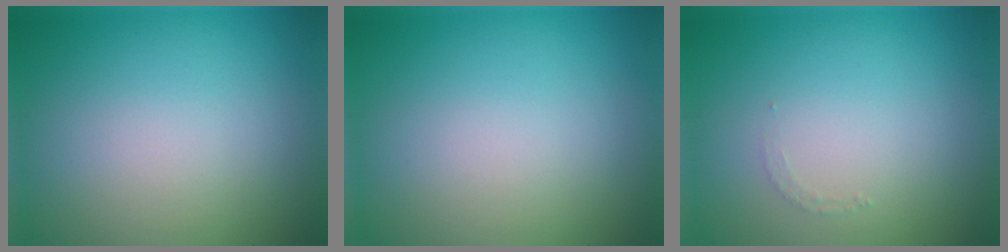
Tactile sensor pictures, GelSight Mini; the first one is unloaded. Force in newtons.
{"total": 0.0}
{"total": 0.8, "press": 0.8, "slide": 0.1}